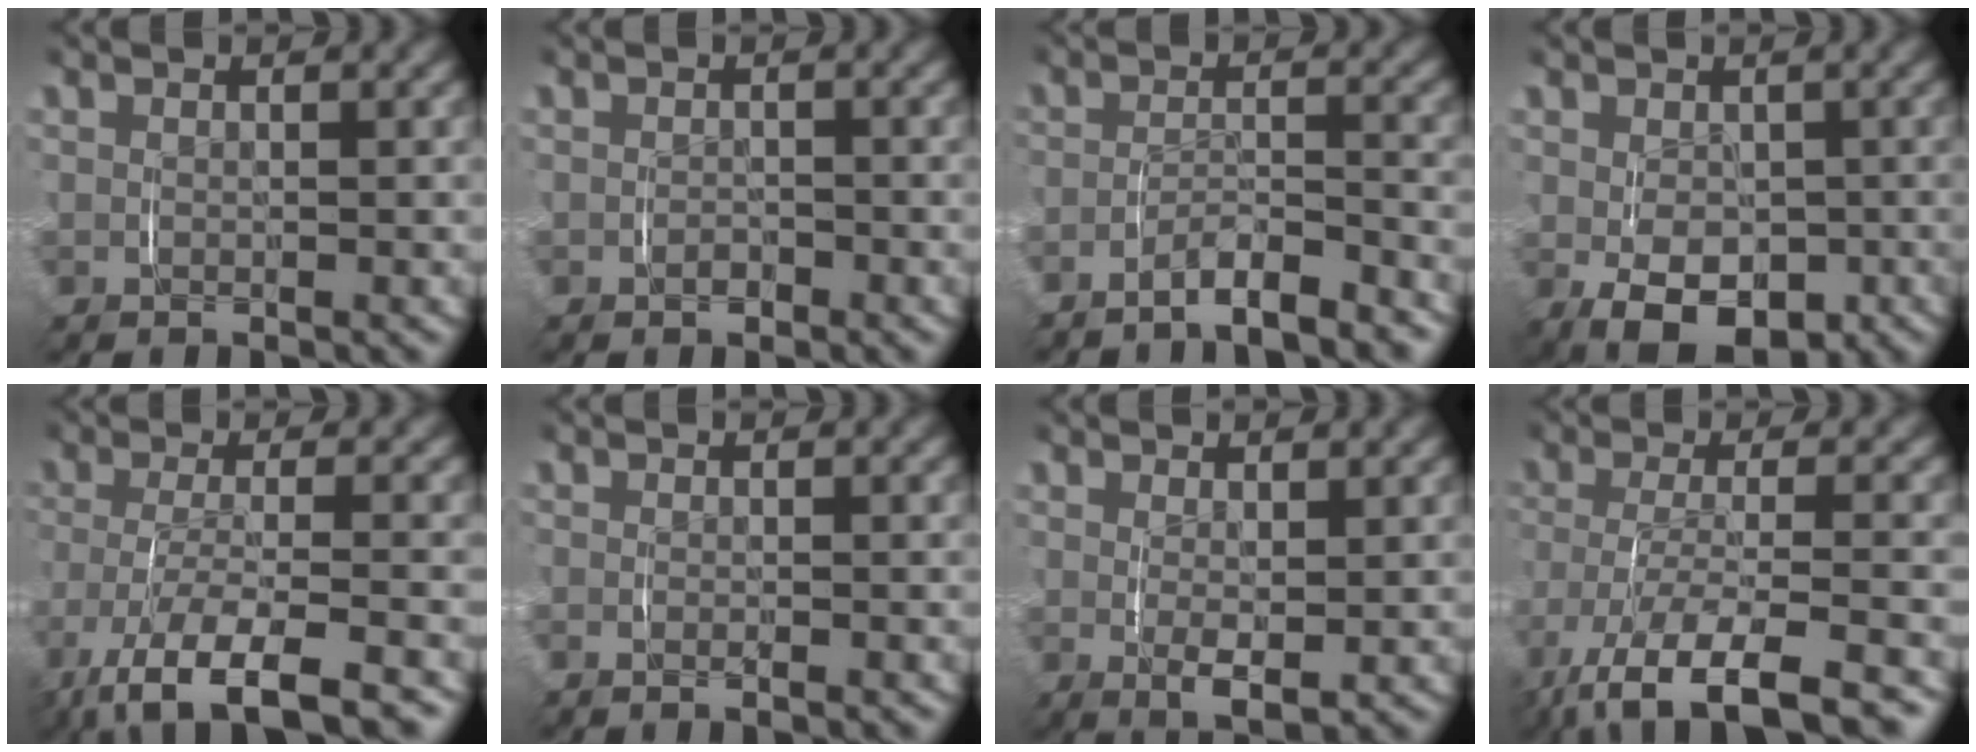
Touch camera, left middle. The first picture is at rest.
{"total": 1.0, "force": [-0.8, 0.7, 0.3], "torque": [-0.005, -0.005, -0.013]}
{"total": 3.7, "force": [-3.6, 0.0, 1.0], "torque": [-0.011, -0.003, -0.070]}
{"total": 6.4, "force": [-3.0, 3.6, 4.4], "torque": [-0.085, -0.037, -0.029]}
{"total": 8.9, "force": [-6.3, 2.5, 5.7], "torque": [-0.120, -0.035, -0.085]}
{"total": 0.6, "force": [-0.6, -0.1, 0.0], "torque": [-0.003, 0.001, -0.015]}
{"total": 2.4, "force": [0.2, 0.6, 2.3], "torque": [-0.034, -0.012, 0.009]}
{"total": 9.8, "force": [-7.2, 2.9, 5.9], "torque": [-0.127, -0.036, -0.096]}